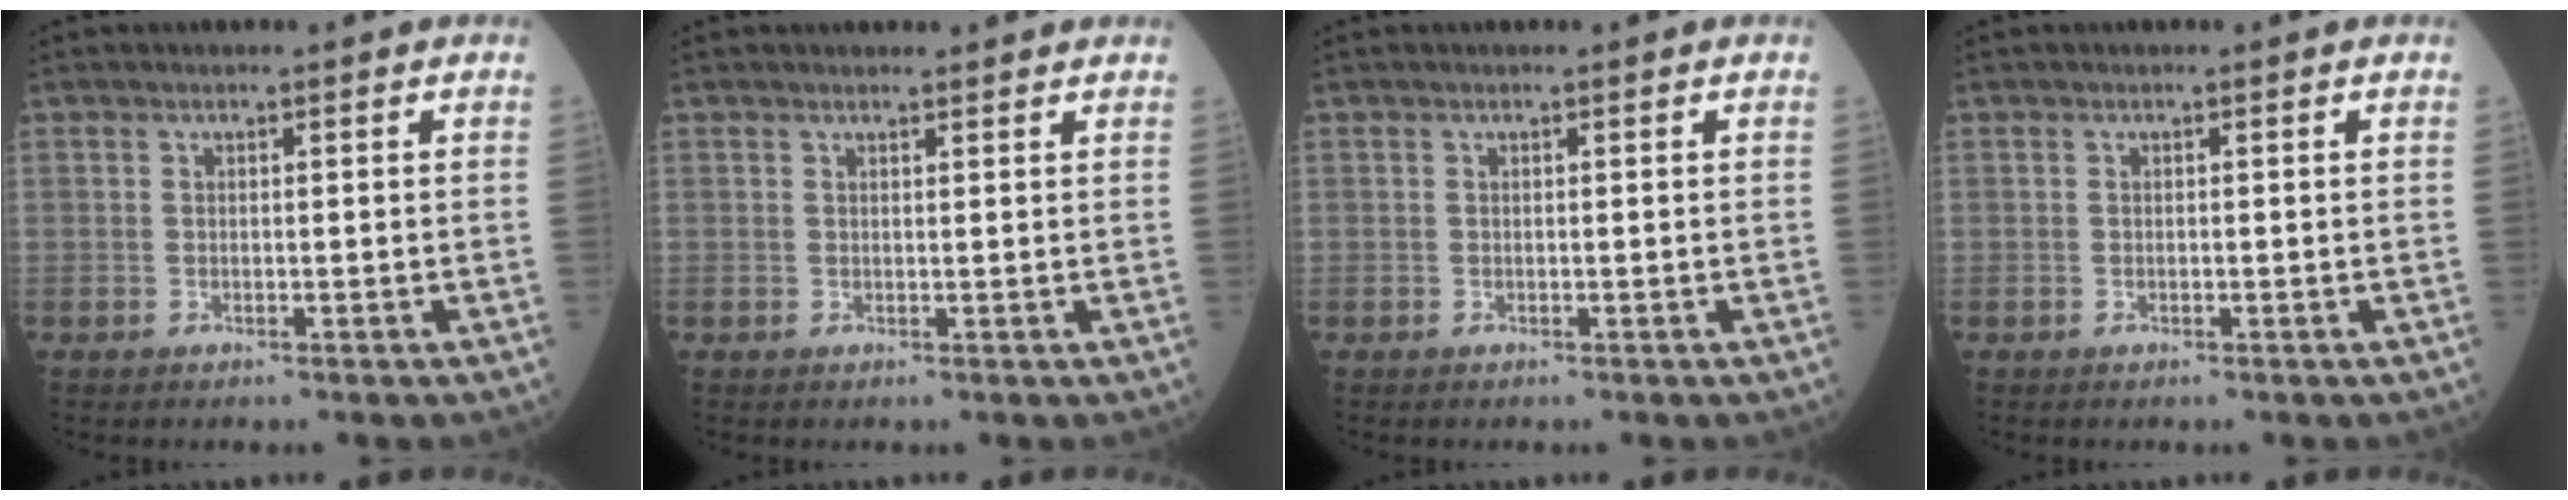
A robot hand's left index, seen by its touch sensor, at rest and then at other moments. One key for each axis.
{"total": 2.6, "fx": 2.6, "fy": 0.5, "fz": 0.3, "tx": -0.009, "ty": 0.008, "tz": 0.029}
{"total": 0.0}
{"total": 0.0}